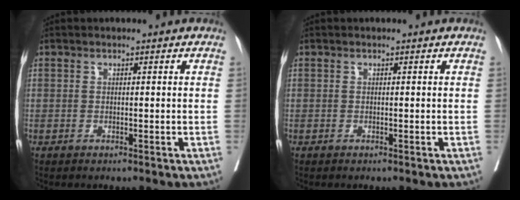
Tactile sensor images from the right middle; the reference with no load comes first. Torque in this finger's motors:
{"motor_torque": [0.40, -0.88, 0.01, -0.01]}